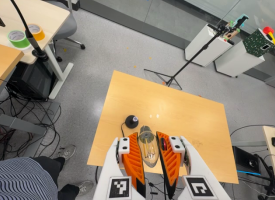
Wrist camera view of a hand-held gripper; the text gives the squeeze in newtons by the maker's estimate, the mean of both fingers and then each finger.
{"total": 22.2, "left": 24.8, "right": 19.6}